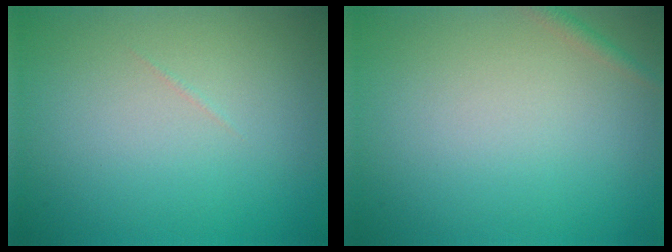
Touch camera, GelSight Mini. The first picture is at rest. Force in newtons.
{"total": 0.8, "press": 0.8, "slide": 0.1}